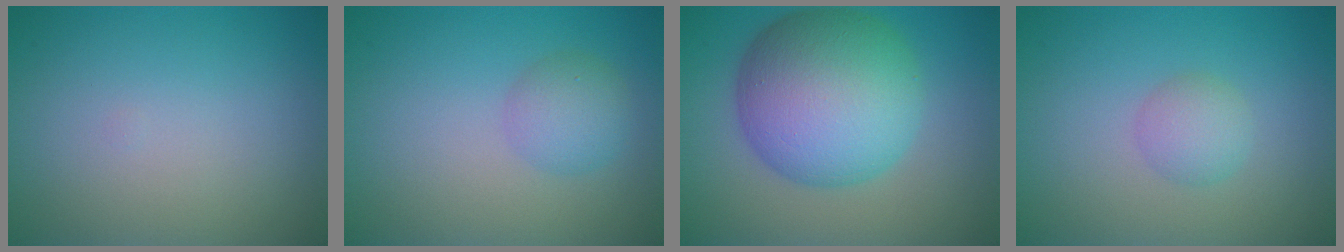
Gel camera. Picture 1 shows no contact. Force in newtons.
{"total": 2.5, "press": 2.5, "slide": 0.1}
{"total": 11.7, "press": 11.7, "slide": 0.2}
{"total": 1.9, "press": 1.9, "slide": 0.0}